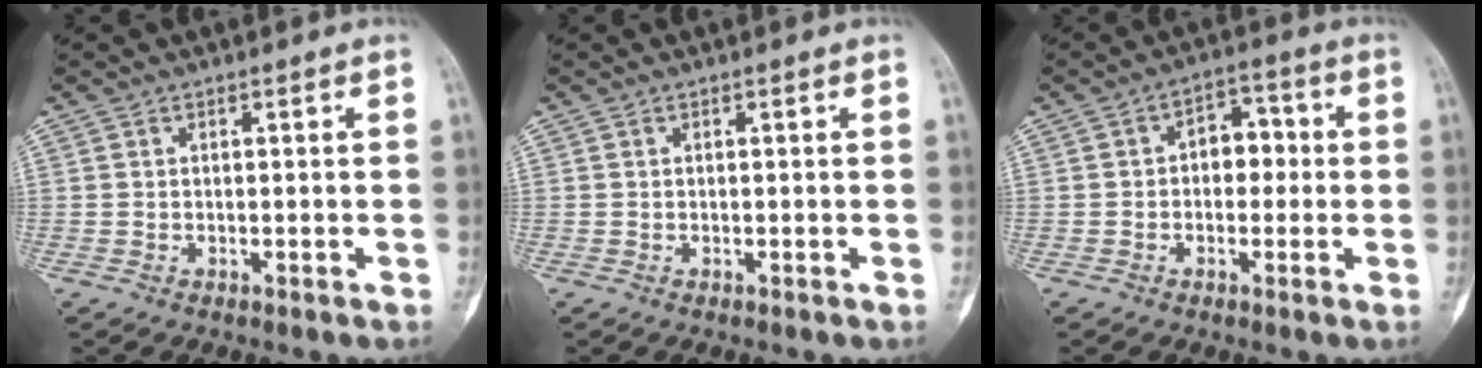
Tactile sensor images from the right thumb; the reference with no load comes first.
{"total": 0.0}
{"total": 6.2, "force": [0.0, 4.3, 4.5], "torque": [-0.033, 0.021, -0.009]}